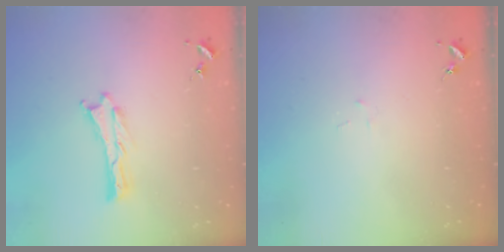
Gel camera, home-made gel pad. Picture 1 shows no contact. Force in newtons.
{"total": 1.0, "press": 1.0, "slide": 0.1}